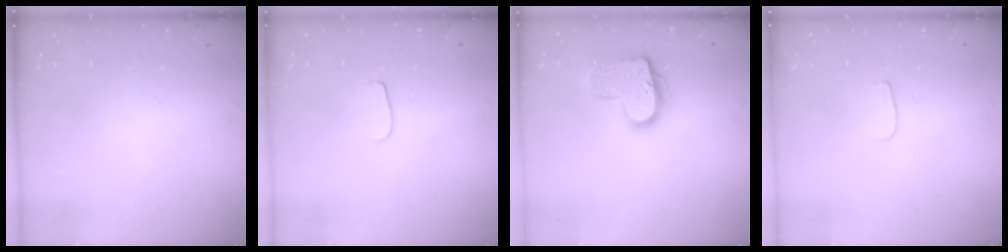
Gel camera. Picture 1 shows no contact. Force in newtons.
{"total": 3.8, "press": 3.8, "slide": 0.5}
{"total": 15.7, "press": 15.6, "slide": 0.9}
{"total": 4.3, "press": 4.3, "slide": 0.5}